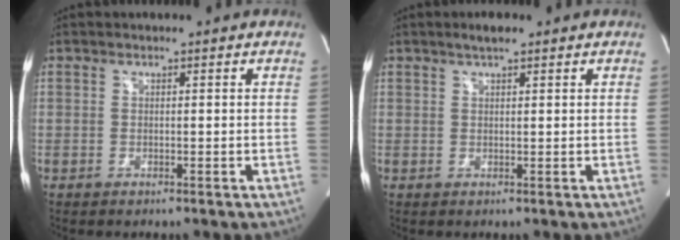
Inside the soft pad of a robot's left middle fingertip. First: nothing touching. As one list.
[{"total": 2.3, "force": [1.6, 0.4, 1.5], "torque": [-0.032, 0.009, 0.027]}]